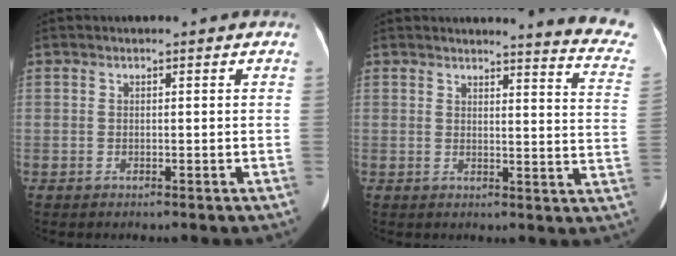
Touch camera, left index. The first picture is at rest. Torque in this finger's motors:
{"motor_torque": [0.40, -0.73, -0.01, 0.04]}